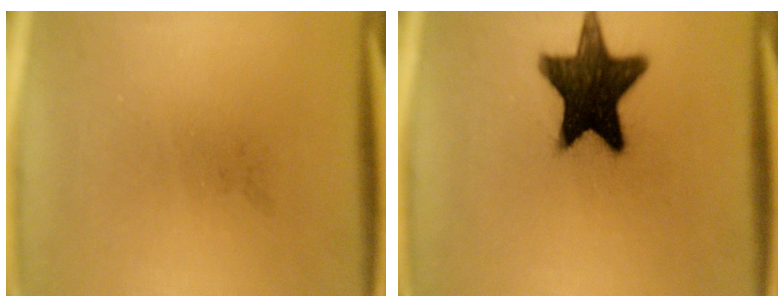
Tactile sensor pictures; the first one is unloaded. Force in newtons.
{"total": 15.8}